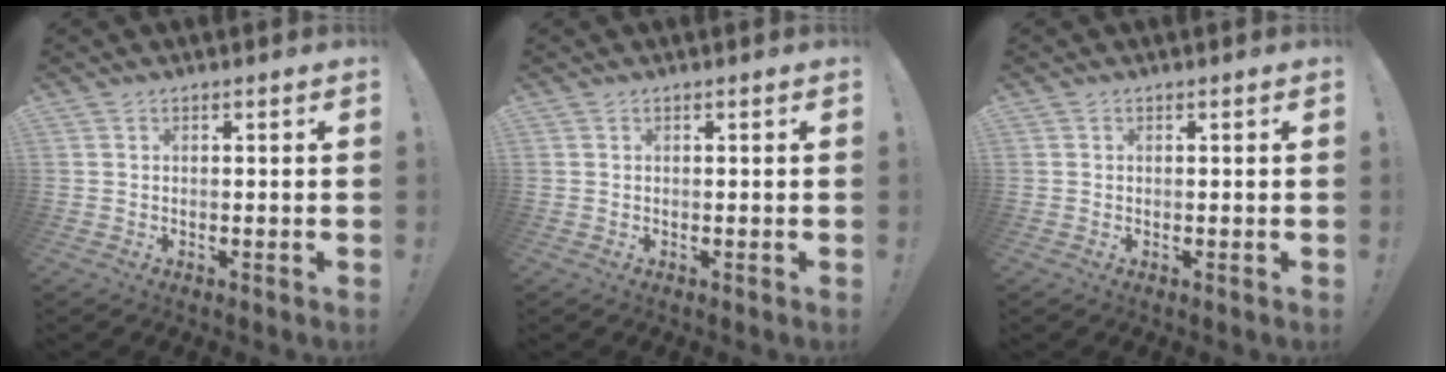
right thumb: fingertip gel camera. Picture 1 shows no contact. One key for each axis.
{"total": 0.0}
{"total": 0.0}